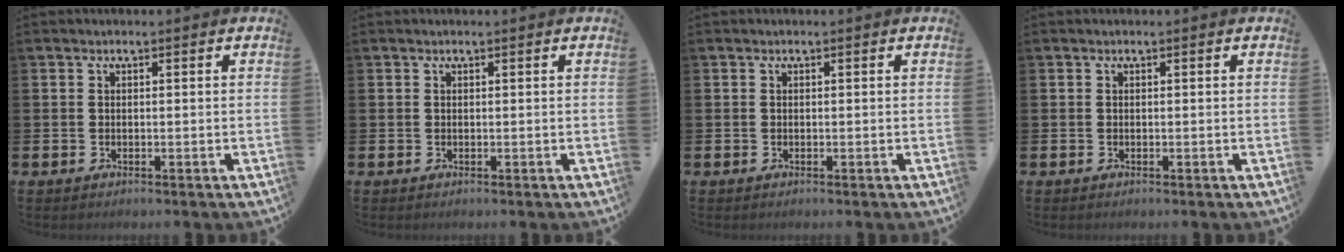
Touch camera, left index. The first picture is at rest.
{"total": 0.0}
{"total": 0.0}
{"total": 0.0}